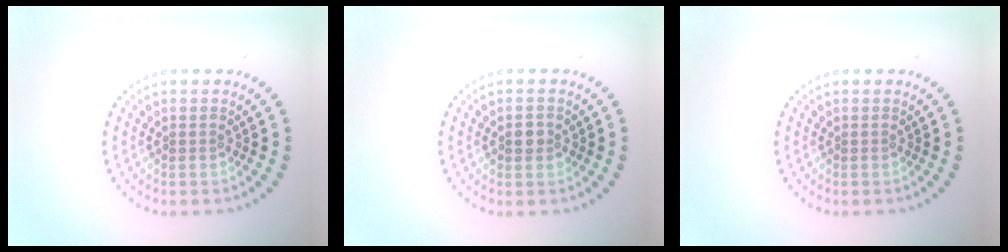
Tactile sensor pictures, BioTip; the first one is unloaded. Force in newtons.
{"total": 1.3, "press": 1.3, "slide": 0.2}
{"total": 0.0}